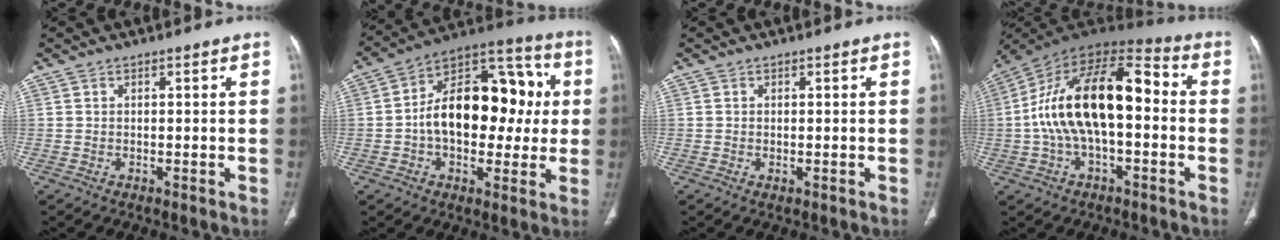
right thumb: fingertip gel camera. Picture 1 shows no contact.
{"total": 21.7, "force": [0.7, 13.3, 17.1], "torque": [-0.225, 0.041, 0.007]}
{"total": 0.6, "force": [-0.2, 0.3, 0.5], "torque": [-0.010, -0.003, -0.001]}
{"total": 20.7, "force": [-0.5, 10.2, 18.1], "torque": [-0.315, 0.050, -0.015]}